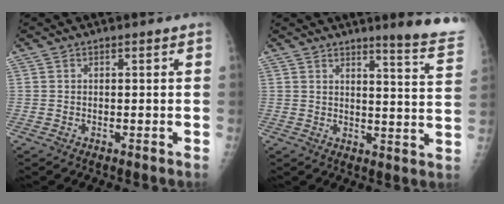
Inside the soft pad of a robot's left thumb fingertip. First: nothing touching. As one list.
[{"total": 10.6, "force": [9.2, 0.2, 5.4], "torque": [-0.051, -0.082, 0.101]}]